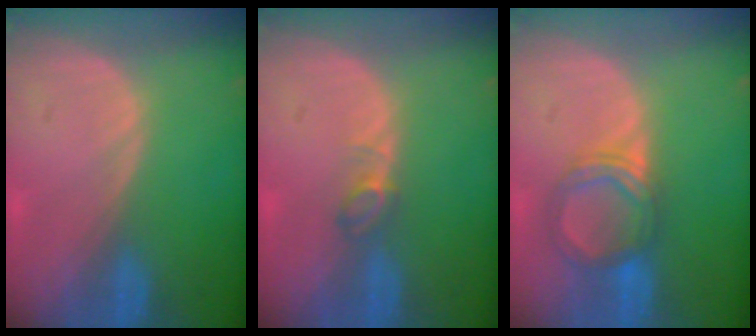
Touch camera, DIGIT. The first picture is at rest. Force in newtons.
{"total": 2.1, "press": 2.1, "slide": 0.4}
{"total": 5.5, "press": 5.2, "slide": 1.7}